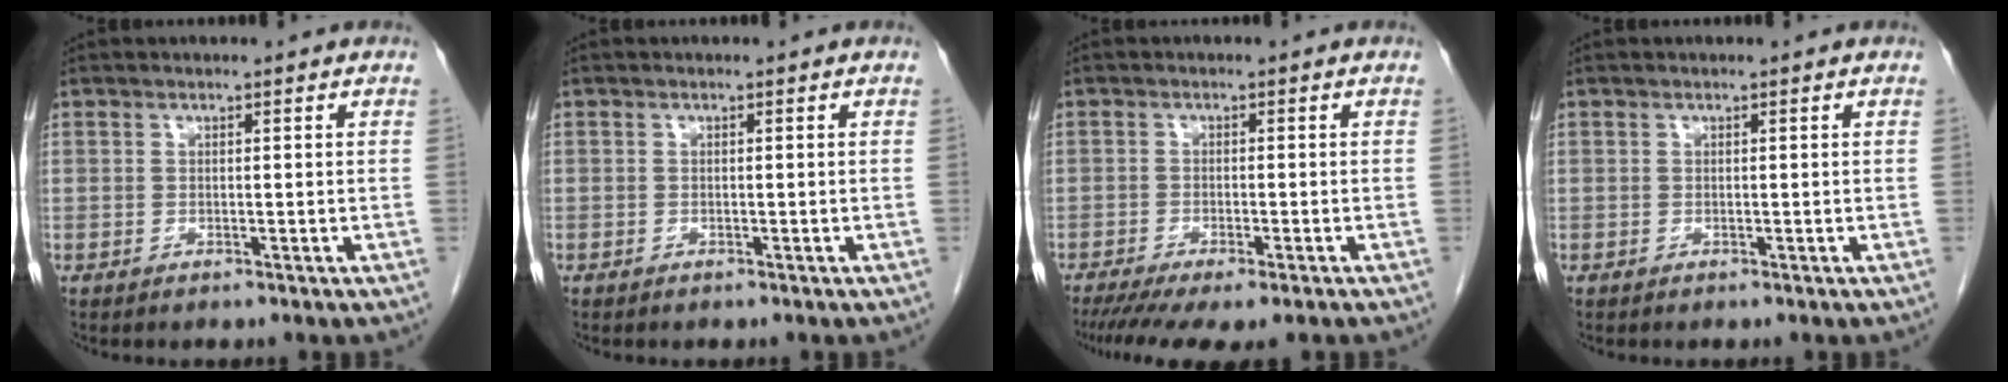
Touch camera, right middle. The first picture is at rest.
{"total": 0.0}
{"total": 10.4, "force": [-8.1, 1.8, 6.2], "torque": [-0.089, -0.016, -0.122]}
{"total": 0.0}